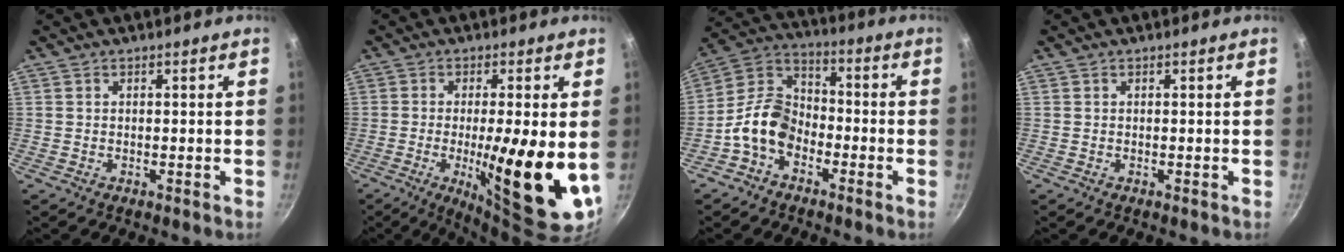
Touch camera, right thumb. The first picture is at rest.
{"total": 16.6, "force": [-2.2, 3.3, 16.2], "torque": [-0.233, -0.010, -0.030]}
{"total": 10.7, "force": [-4.4, 7.5, 6.2], "torque": [-0.091, 0.052, -0.109]}
{"total": 0.0}